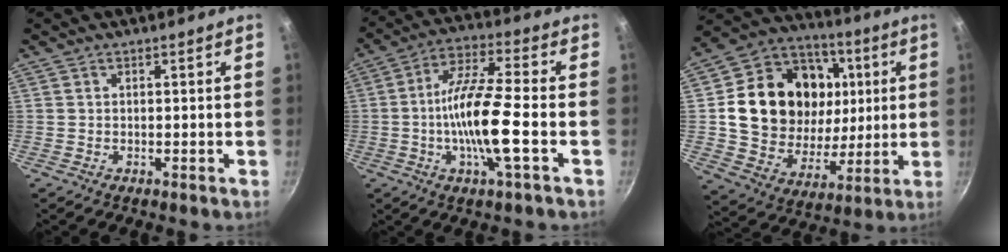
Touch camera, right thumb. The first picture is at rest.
{"total": 15.6, "force": [-3.5, 2.9, 14.9], "torque": [-0.282, 0.032, -0.079]}
{"total": 24.7, "force": [4.6, 19.3, 14.8], "torque": [-0.231, 0.004, 0.085]}